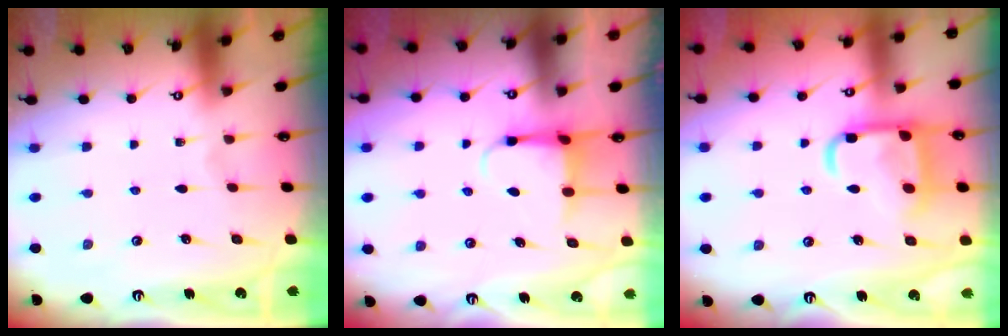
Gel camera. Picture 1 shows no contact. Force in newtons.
{"total": 3.9, "press": 3.9, "slide": 0.6}
{"total": 14.7, "press": 14.6, "slide": 1.5}